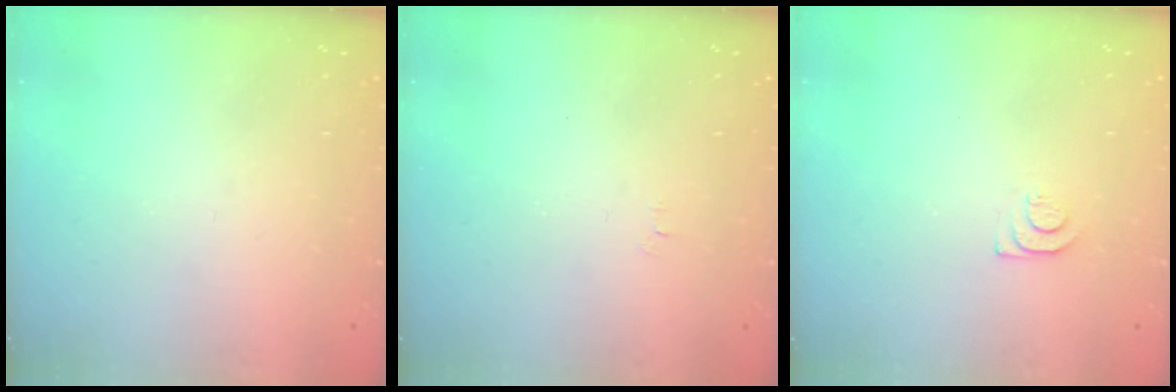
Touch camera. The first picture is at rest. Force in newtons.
{"total": 2.5, "press": 2.5, "slide": 0.3}
{"total": 7.4, "press": 7.4, "slide": 0.5}